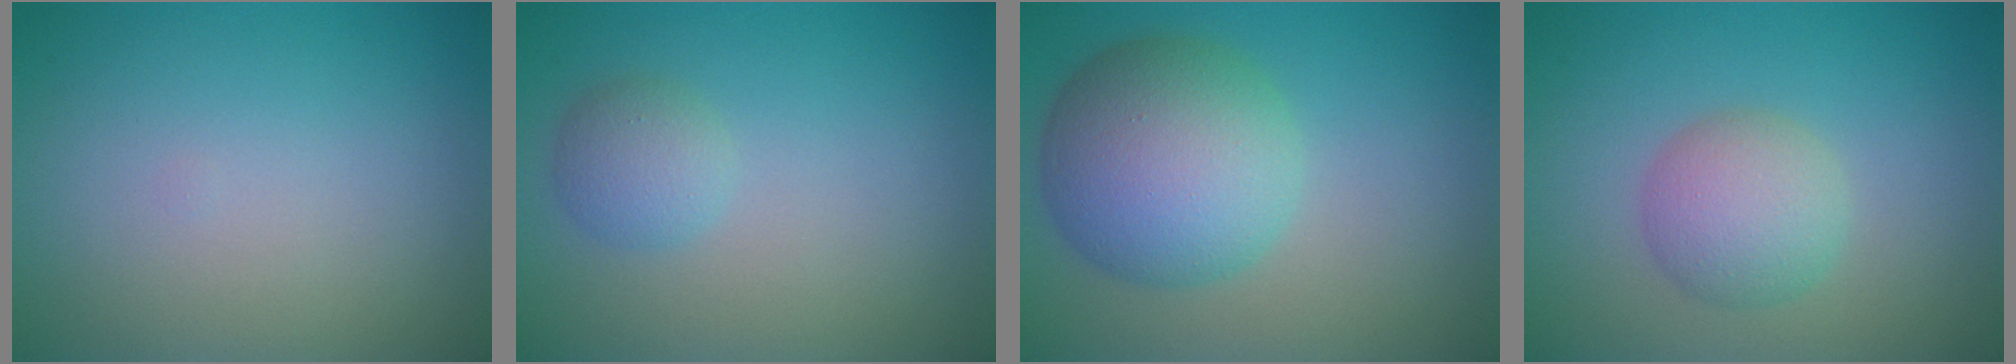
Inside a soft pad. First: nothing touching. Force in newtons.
{"total": 2.0, "press": 2.0, "slide": 0.1}
{"total": 8.3, "press": 8.3, "slide": 0.1}
{"total": 3.5, "press": 3.5, "slide": 0.1}